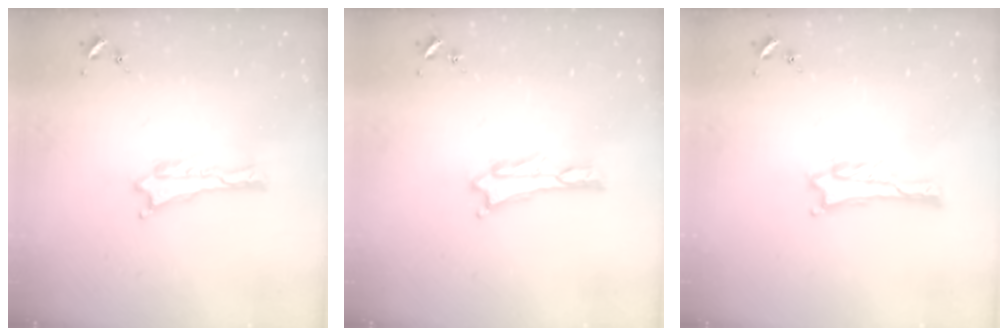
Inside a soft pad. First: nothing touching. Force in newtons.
{"total": 0.5, "press": 0.5, "slide": 0.2}
{"total": 0.9, "press": 0.9, "slide": 0.1}